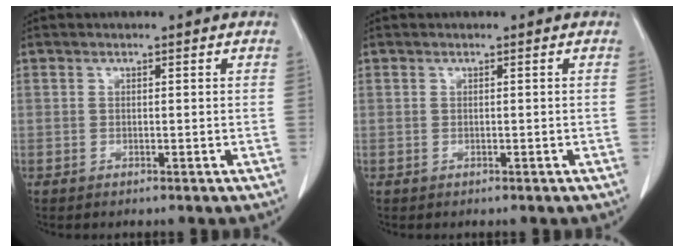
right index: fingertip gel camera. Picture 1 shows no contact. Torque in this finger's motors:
{"motor_torque": [0.00, 0.00, 0.00, -0.01]}